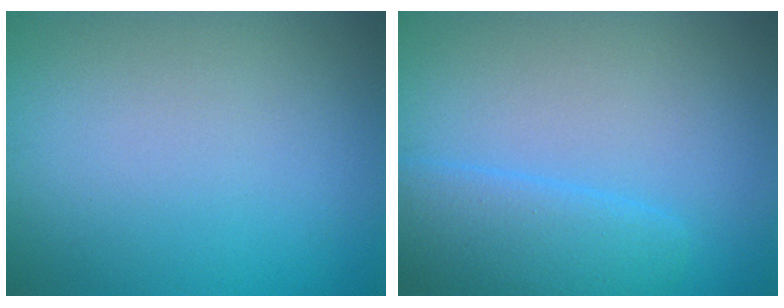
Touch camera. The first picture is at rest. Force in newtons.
{"total": 2.7, "press": 2.7, "slide": 0.0}